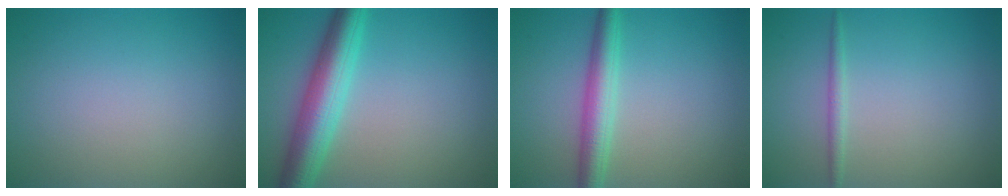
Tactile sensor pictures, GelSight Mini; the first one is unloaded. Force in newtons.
{"total": 6.2, "press": 6.2, "slide": 0.3}
{"total": 3.7, "press": 3.7, "slide": 0.1}
{"total": 1.1, "press": 1.1, "slide": 0.1}